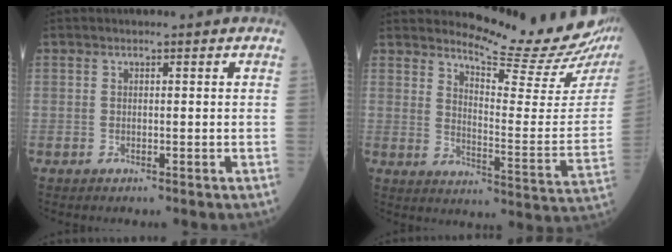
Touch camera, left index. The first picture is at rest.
{"total": 17.2, "force": [16.1, 0.5, 6.1], "torque": [-0.094, -0.110, 0.198]}